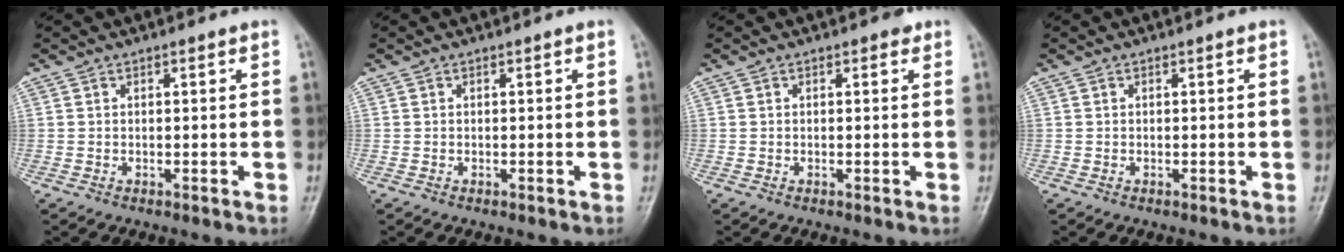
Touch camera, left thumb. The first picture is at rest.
{"total": 0.0}
{"total": 1.0, "force": [0.5, 0.6, 0.6], "torque": [0.002, 0.000, 0.001]}
{"total": 0.0}